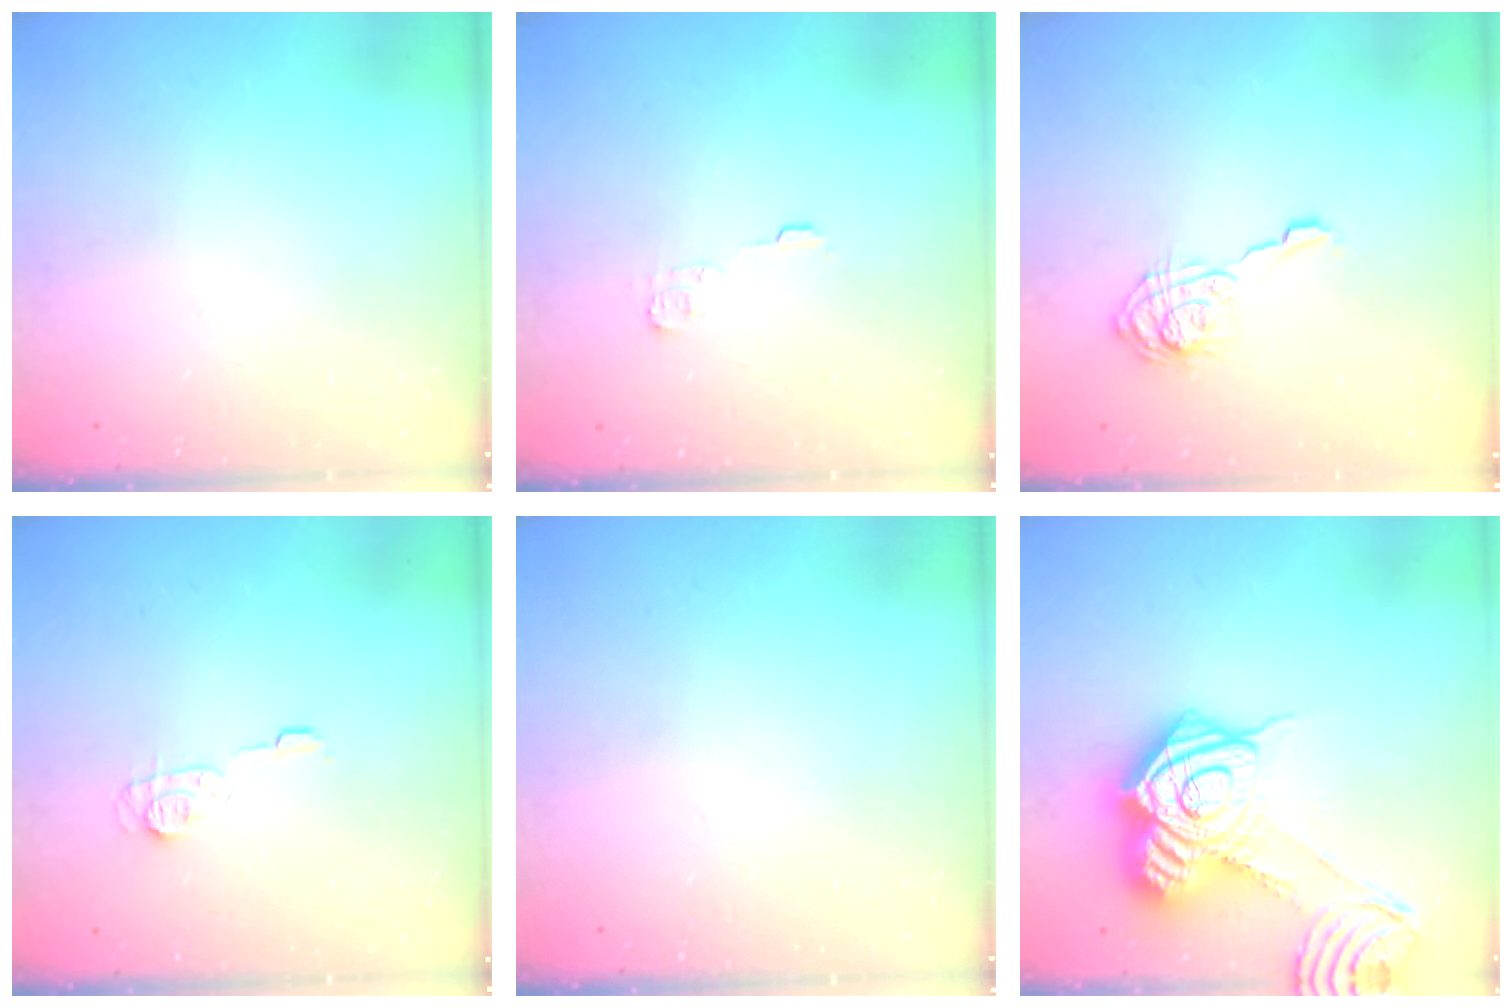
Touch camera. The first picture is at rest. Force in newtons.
{"total": 4.3, "press": 4.3, "slide": 0.5}
{"total": 11.8, "press": 11.8, "slide": 0.4}
{"total": 6.9, "press": 6.9, "slide": 0.6}
{"total": 0.0}
{"total": 24.2, "press": 24.1, "slide": 1.9}